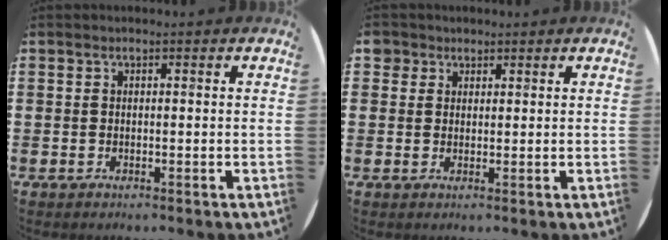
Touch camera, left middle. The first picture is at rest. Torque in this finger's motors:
{"motor_torque": [0.27, -0.21, -0.01, 0.00]}